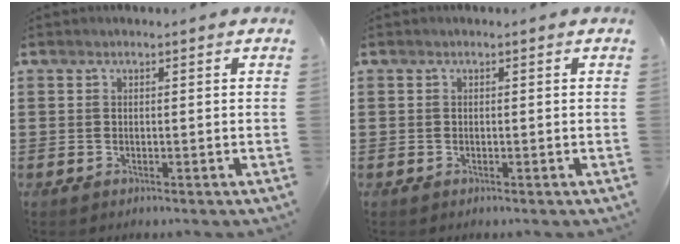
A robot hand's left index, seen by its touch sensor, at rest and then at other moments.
{"total": 0.0}